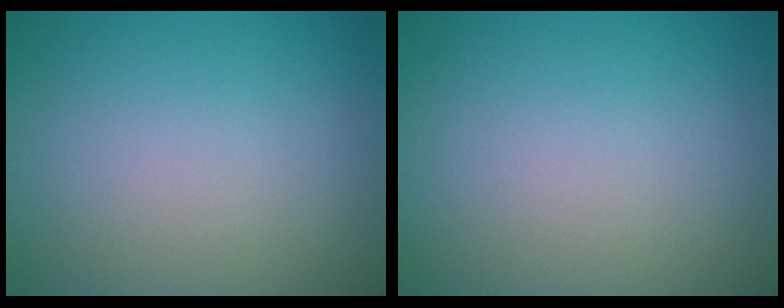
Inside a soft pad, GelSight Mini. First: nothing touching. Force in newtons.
{"total": 0.0}